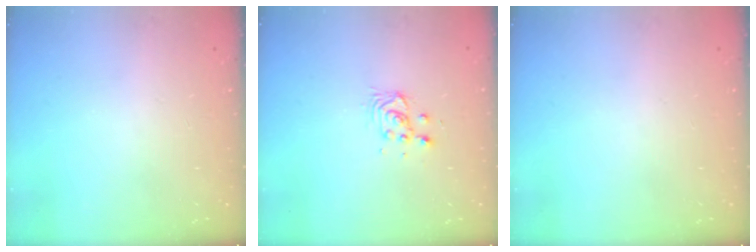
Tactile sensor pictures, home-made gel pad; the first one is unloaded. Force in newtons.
{"total": 3.4, "press": 3.4, "slide": 0.4}
{"total": 0.0}